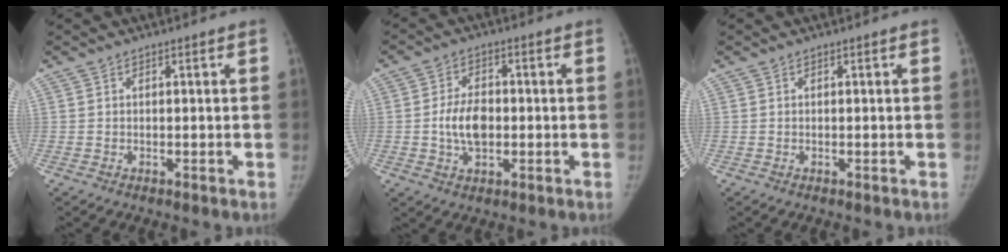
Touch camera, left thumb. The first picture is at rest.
{"total": 7.2, "force": [-0.8, 4.6, 5.5], "torque": [-0.087, 0.008, -0.016]}
{"total": 0.0}